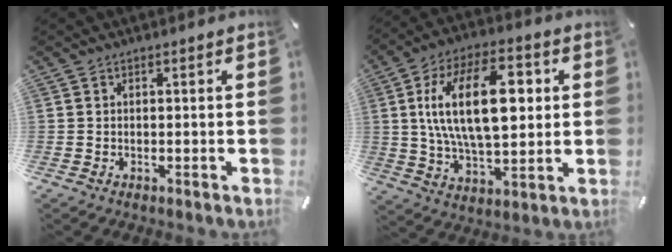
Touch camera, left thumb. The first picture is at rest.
{"total": 21.9, "force": [4.0, 11.4, 18.2], "torque": [-0.338, 0.001, 0.055]}